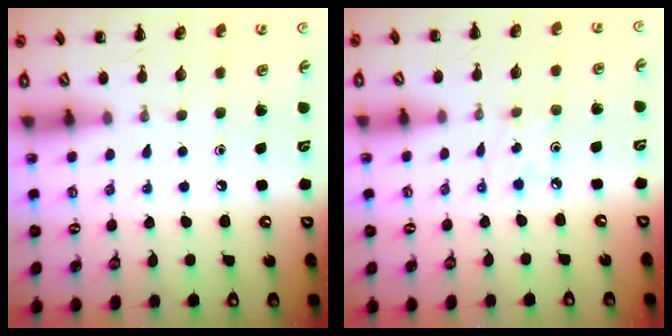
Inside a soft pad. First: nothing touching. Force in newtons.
{"total": 2.1, "press": 2.0, "slide": 0.4}